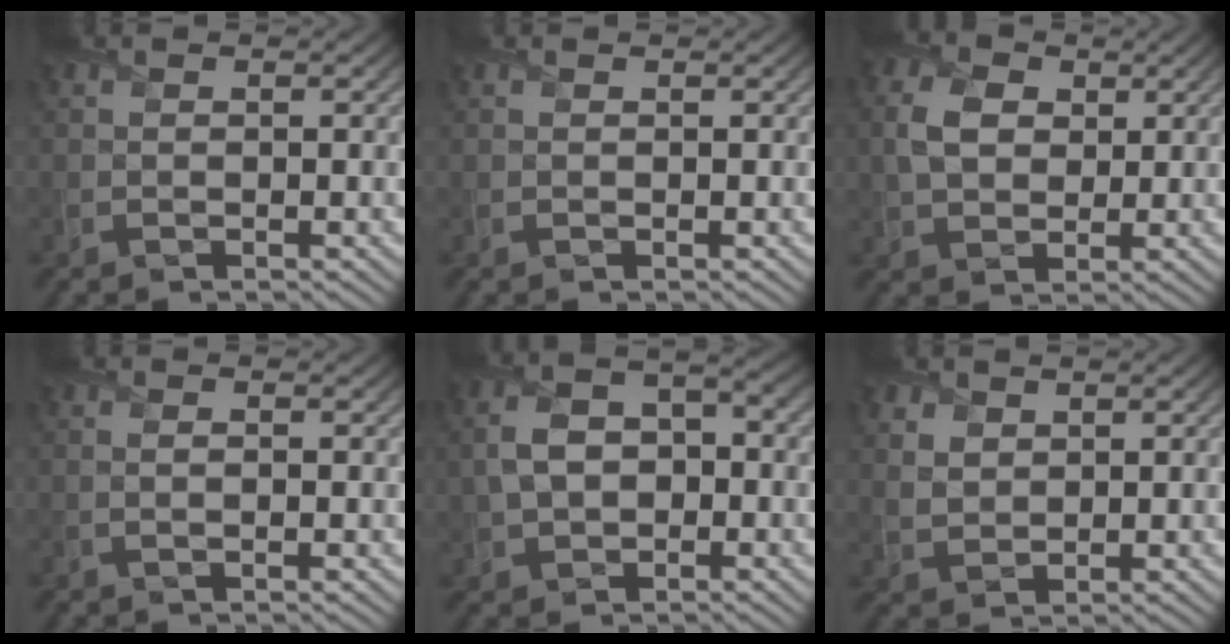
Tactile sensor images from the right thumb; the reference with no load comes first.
{"total": 0.0}
{"total": 5.7, "force": [1.3, 4.1, 3.7], "torque": [-0.097, 0.008, 0.020]}
{"total": 0.9, "force": [-0.2, 0.2, 0.9], "torque": [-0.020, 0.000, -0.004]}
{"total": 7.2, "force": [-0.5, 4.8, 5.3], "torque": [-0.116, 0.006, -0.014]}
{"total": 2.9, "force": [1.5, 2.0, 1.4], "torque": [-0.040, -0.004, 0.032]}